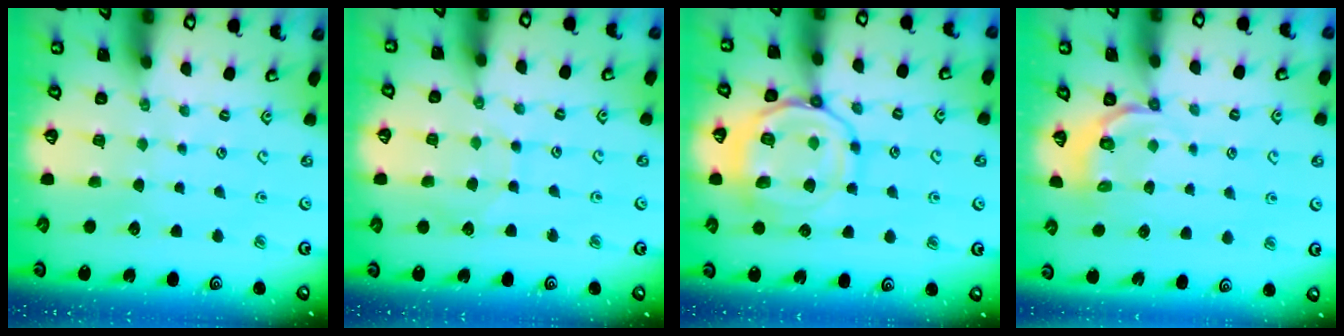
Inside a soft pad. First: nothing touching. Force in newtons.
{"total": 5.5, "press": 5.5, "slide": 0.5}
{"total": 13.9, "press": 13.8, "slide": 1.5}
{"total": 4.1, "press": 3.3, "slide": 2.6}